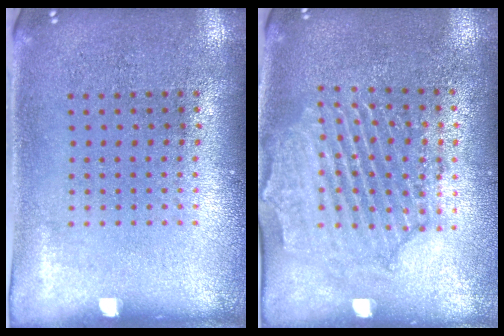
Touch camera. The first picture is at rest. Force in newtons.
{"total": 2.0, "press": 1.9, "slide": 0.5}